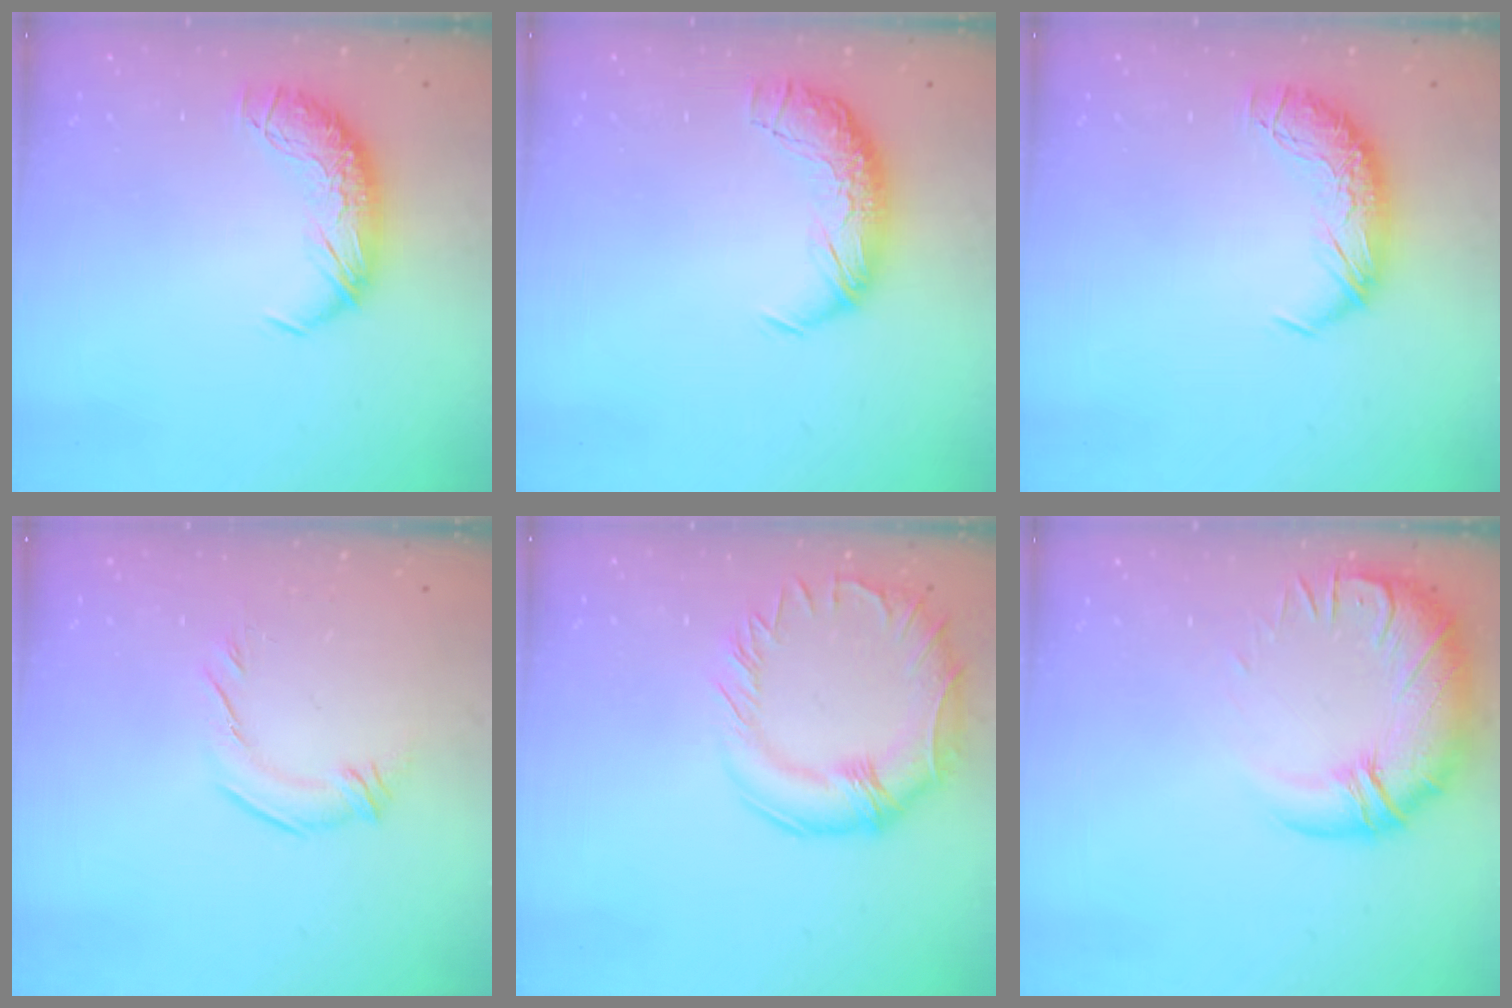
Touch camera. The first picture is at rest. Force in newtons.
{"total": 1.5, "press": 0.9, "slide": 1.2}
{"total": 0.0}
{"total": 2.4, "press": 2.2, "slide": 1.1}
{"total": 6.6, "press": 6.4, "slide": 1.7}
{"total": 4.1, "press": 2.1, "slide": 3.5}